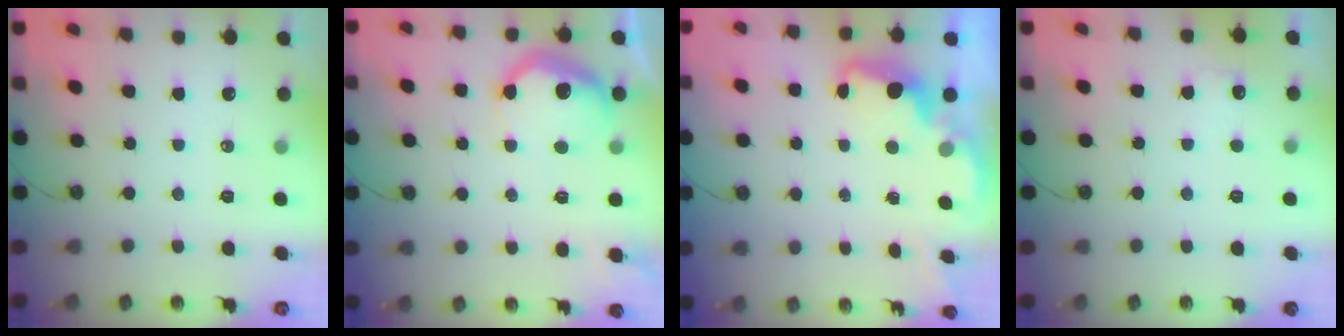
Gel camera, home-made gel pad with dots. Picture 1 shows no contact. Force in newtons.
{"total": 12.6, "press": 12.5, "slide": 0.8}
{"total": 2.5, "press": 2.5, "slide": 0.6}
{"total": 4.7, "press": 4.5, "slide": 1.2}